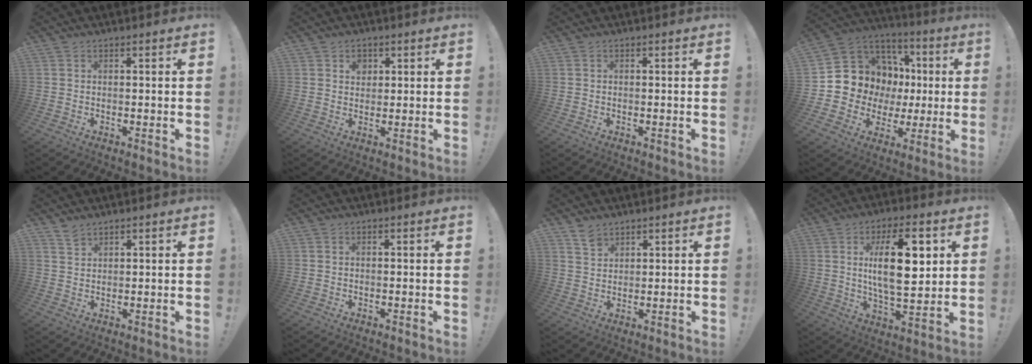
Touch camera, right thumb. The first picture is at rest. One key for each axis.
{"total": 3.1, "fx": 1.2, "fy": 2.6, "fz": 1.2, "tx": -0.012, "ty": -0.002, "tz": 0.020}
{"total": 0.0}
{"total": 10.6, "fx": 2.5, "fy": 9.8, "fz": 3.1, "tx": -0.044, "ty": -0.038, "tz": 0.071}
{"total": 2.8, "fx": 2.4, "fy": 1.0, "fz": 1.0, "tx": -0.015, "ty": -0.016, "tz": 0.044}
{"total": 0.0}
{"total": 4.4, "fx": 3.4, "fy": 2.6, "fz": 1.3, "tx": -0.020, "ty": -0.018, "tz": 0.065}
{"total": 17.5, "fx": 4.6, "fy": 6.6, "fz": 15.5, "tx": -0.260, "ty": -0.007, "tz": 0.062}